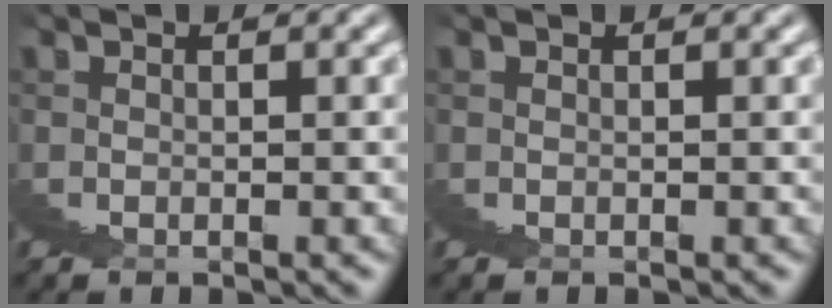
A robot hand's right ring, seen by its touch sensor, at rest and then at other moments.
{"total": 0.0}